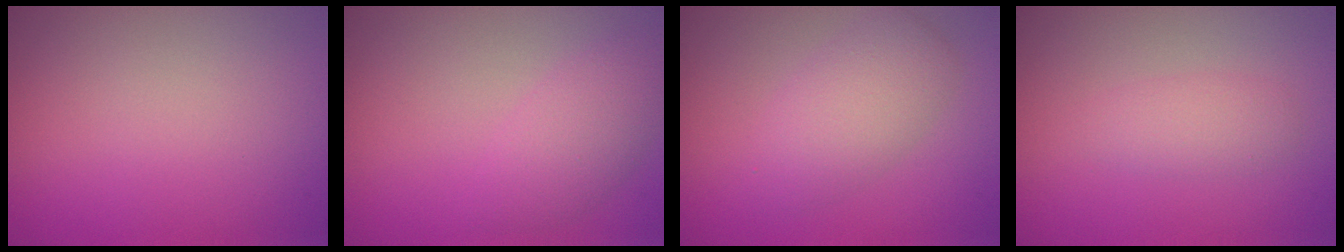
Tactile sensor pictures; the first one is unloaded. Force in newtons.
{"total": 2.5, "press": 2.5, "slide": 0.1}
{"total": 3.6, "press": 3.6, "slide": 0.1}
{"total": 1.7, "press": 1.7, "slide": 0.1}